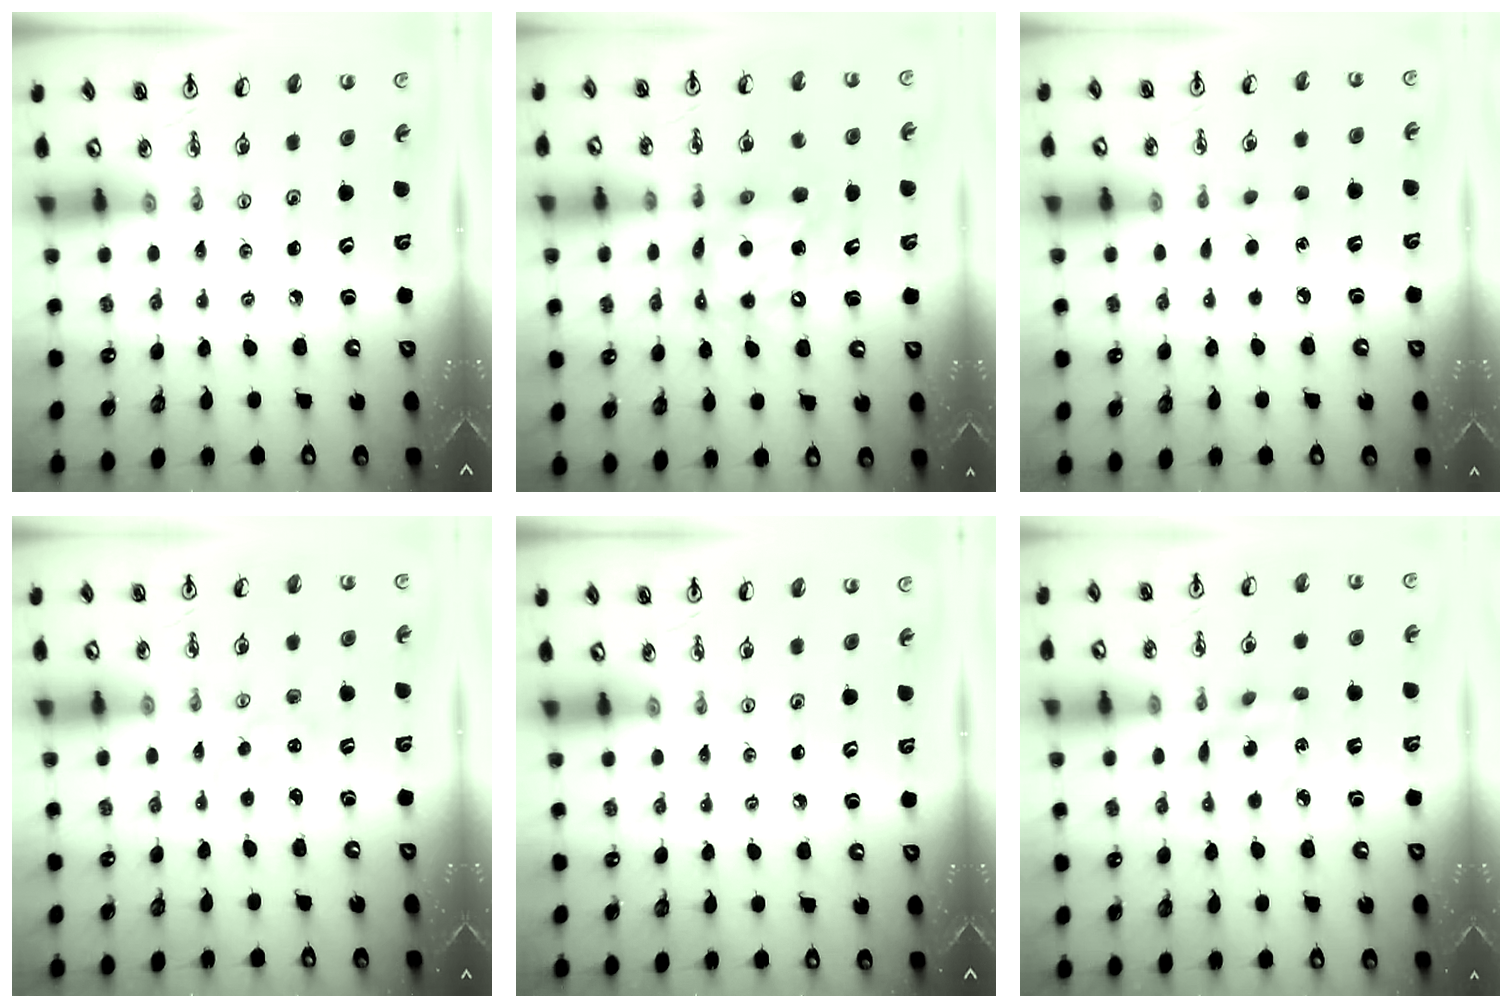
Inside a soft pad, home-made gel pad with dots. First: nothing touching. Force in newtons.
{"total": 11.4, "press": 11.4, "slide": 0.7}
{"total": 5.5, "press": 5.5, "slide": 0.6}
{"total": 0.5, "press": 0.5, "slide": 0.1}
{"total": 0.0}
{"total": 6.1, "press": 6.1, "slide": 0.2}